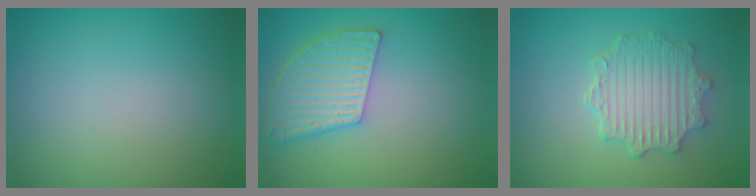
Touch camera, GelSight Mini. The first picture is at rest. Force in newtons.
{"total": 5.2, "press": 4.4, "slide": 2.6}
{"total": 4.7, "press": 3.9, "slide": 2.5}